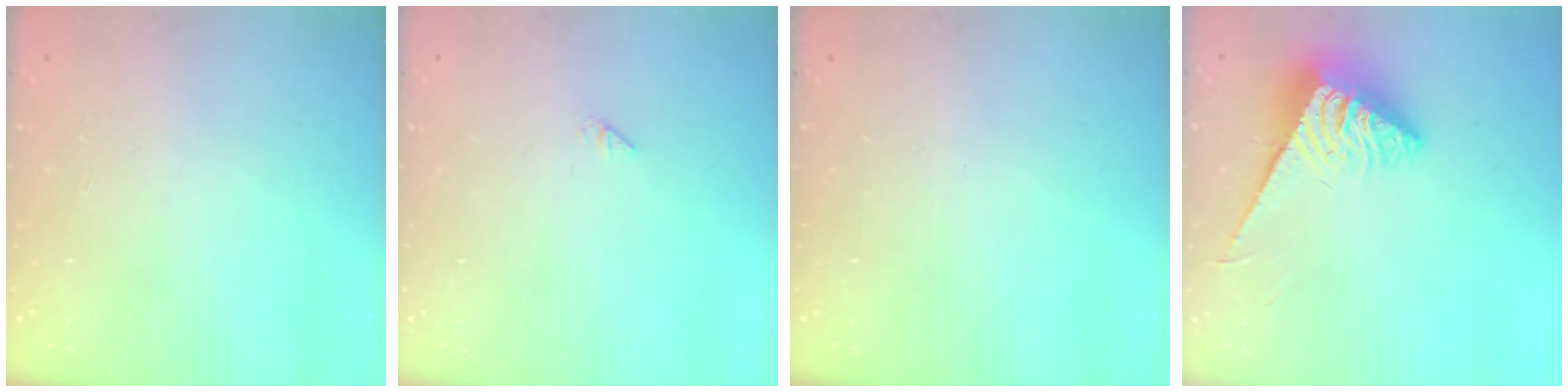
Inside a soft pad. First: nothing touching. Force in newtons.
{"total": 0.0}
{"total": 0.0}
{"total": 7.0, "press": 7.0, "slide": 0.3}